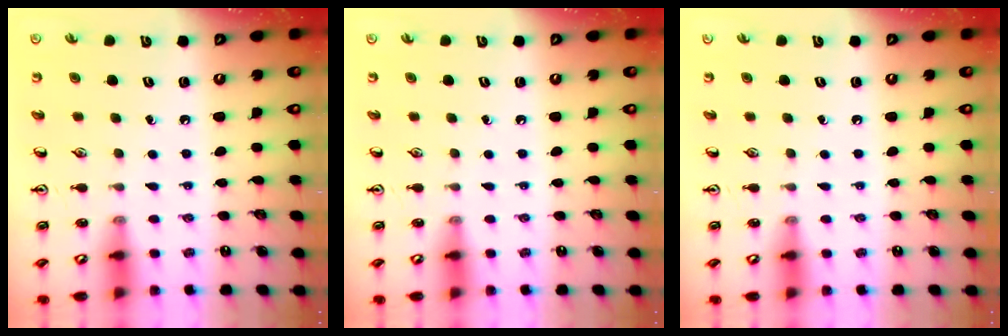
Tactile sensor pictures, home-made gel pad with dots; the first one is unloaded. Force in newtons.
{"total": 0.0}
{"total": 0.0}